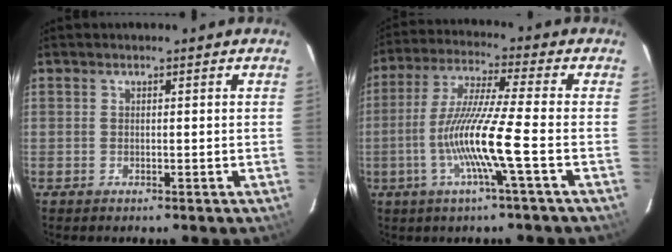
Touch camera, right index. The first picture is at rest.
{"total": 12.3, "force": [-4.1, -1.4, 11.5], "torque": [-0.225, -0.007, -0.080]}